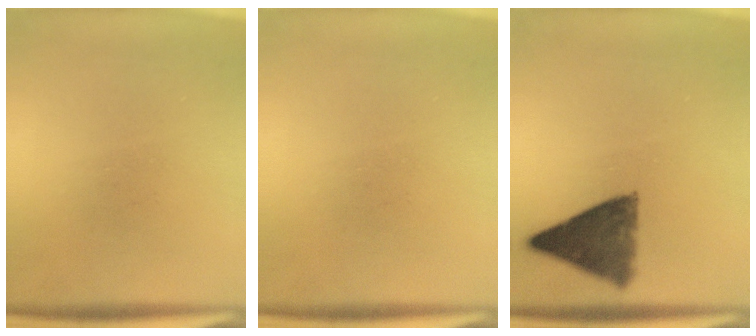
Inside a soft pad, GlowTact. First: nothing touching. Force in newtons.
{"total": 0.0}
{"total": 9.5}